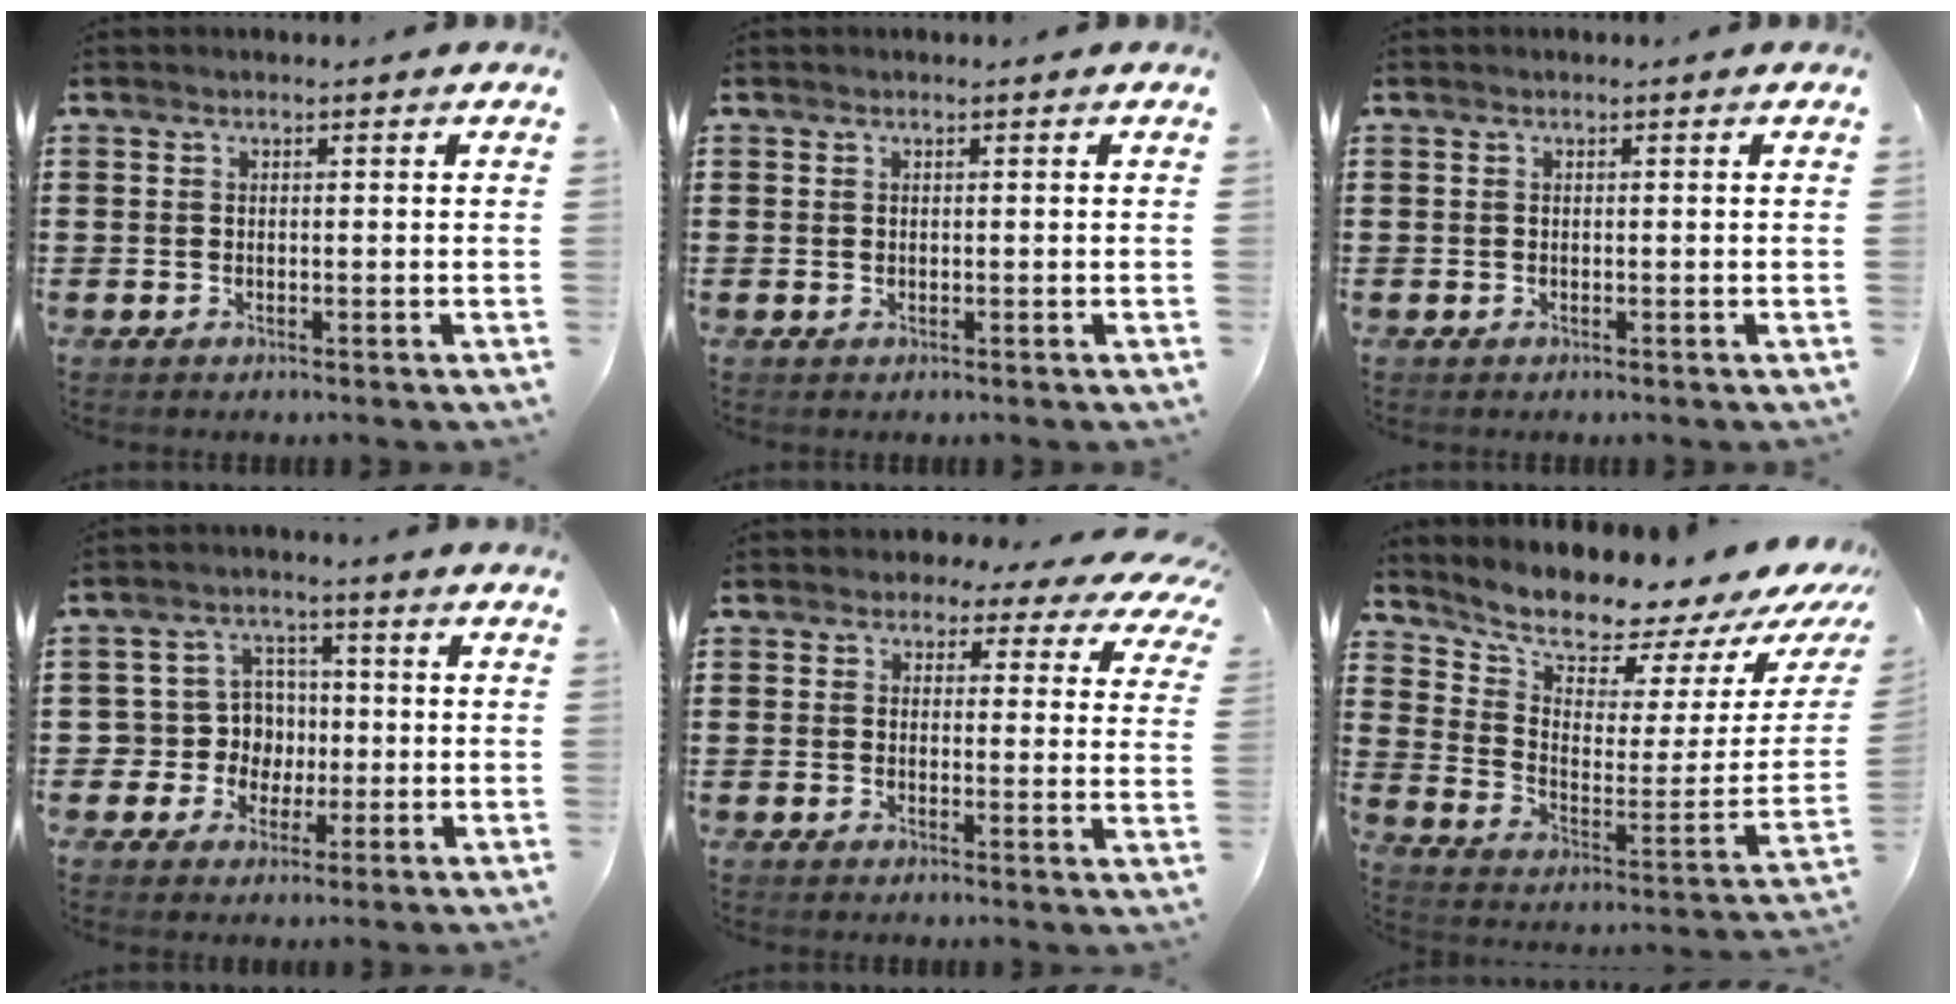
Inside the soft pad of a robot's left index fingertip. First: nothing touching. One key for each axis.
{"total": 0.0}
{"total": 0.0}
{"total": 6.3, "fx": -0.1, "fy": 6.2, "fz": 1.2, "tx": -0.050, "ty": 0.015, "tz": 0.000}
{"total": 3.2, "fx": 2.6, "fy": 1.4, "fz": 1.0, "tx": -0.028, "ty": -0.009, "tz": 0.043}
{"total": 7.3, "fx": 7.1, "fy": 1.0, "fz": 1.6, "tx": -0.053, "ty": -0.083, "tz": 0.113}